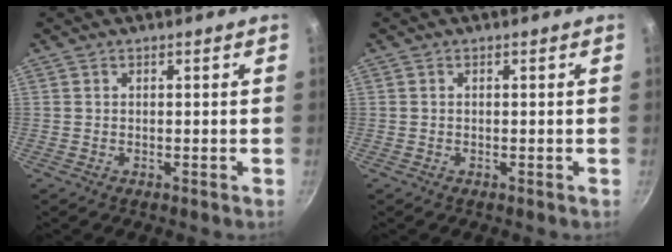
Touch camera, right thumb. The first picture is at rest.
{"total": 0.0}